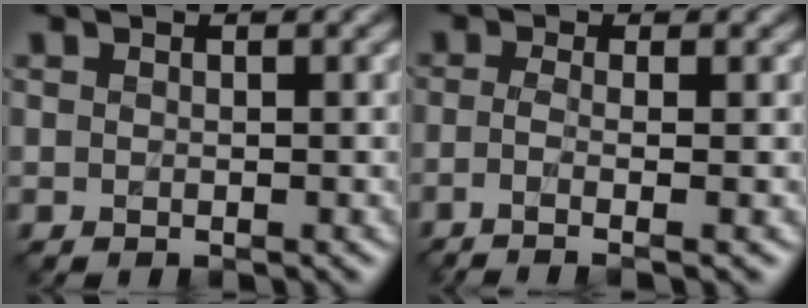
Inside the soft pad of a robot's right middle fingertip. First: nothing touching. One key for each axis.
{"total": 4.0, "fx": -1.1, "fy": 1.4, "fz": 3.6, "tx": -0.054, "ty": -0.017, "tz": -0.024}